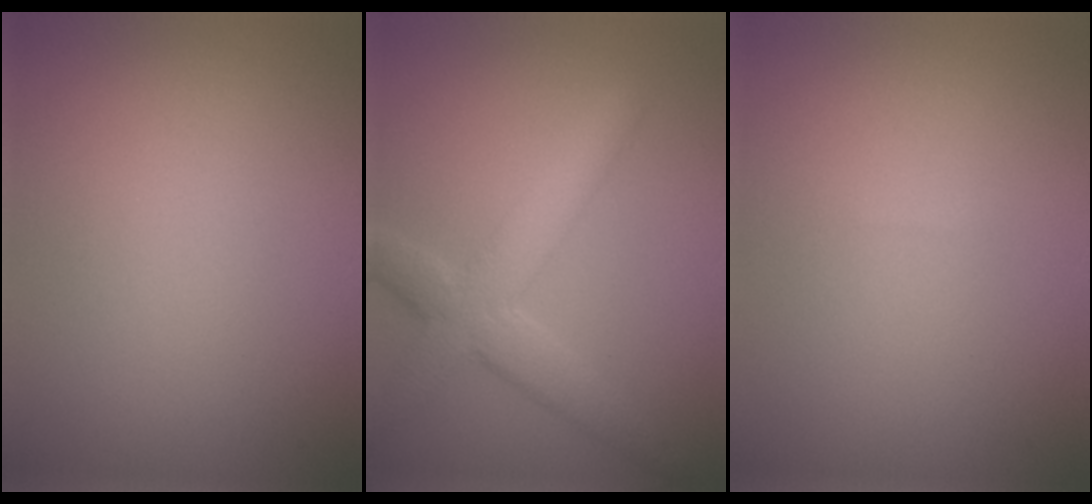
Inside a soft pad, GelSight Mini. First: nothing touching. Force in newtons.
{"total": 5.0, "press": 5.0, "slide": 0.2}
{"total": 0.0}